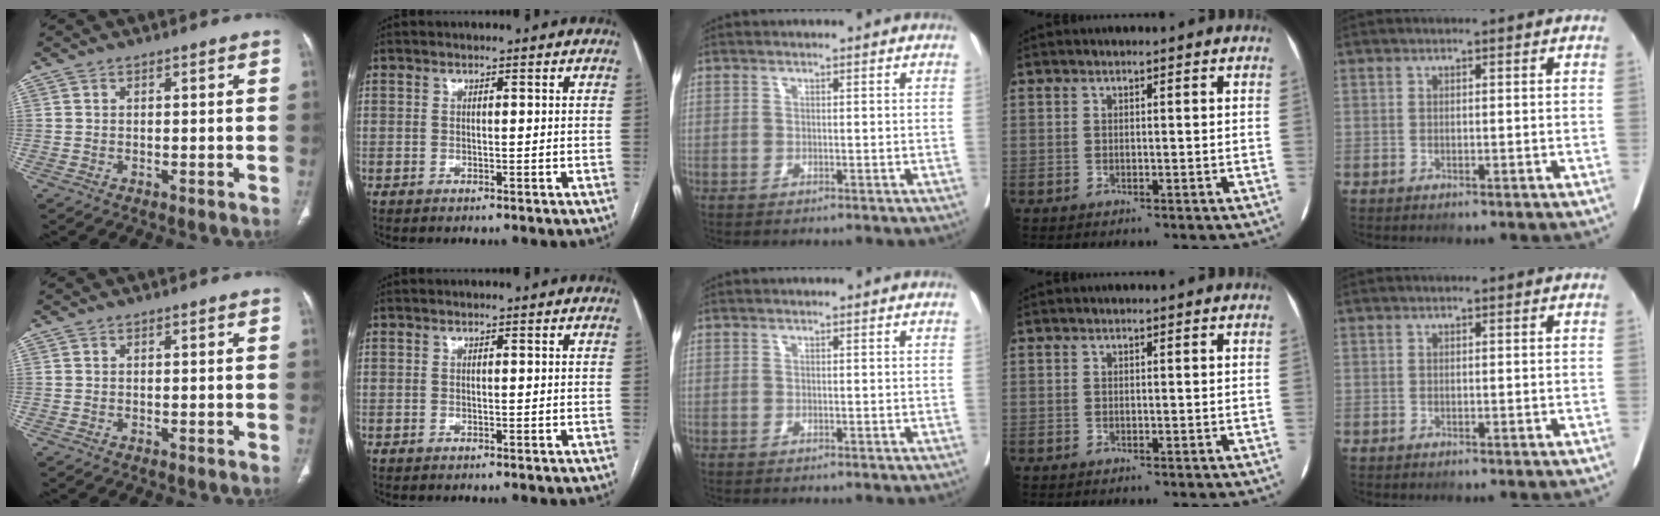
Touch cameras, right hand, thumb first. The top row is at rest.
{}